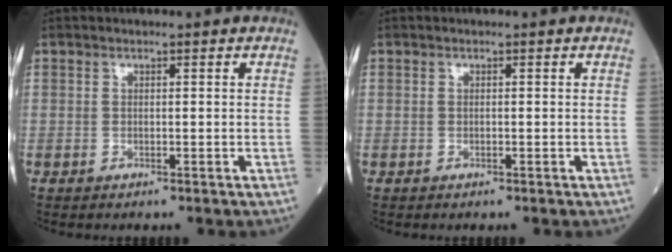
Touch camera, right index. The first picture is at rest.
{"total": 0.0}